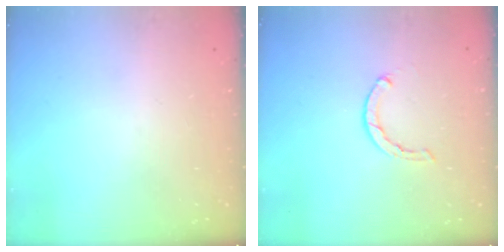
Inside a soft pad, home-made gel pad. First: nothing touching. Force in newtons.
{"total": 1.6, "press": 1.5, "slide": 0.4}